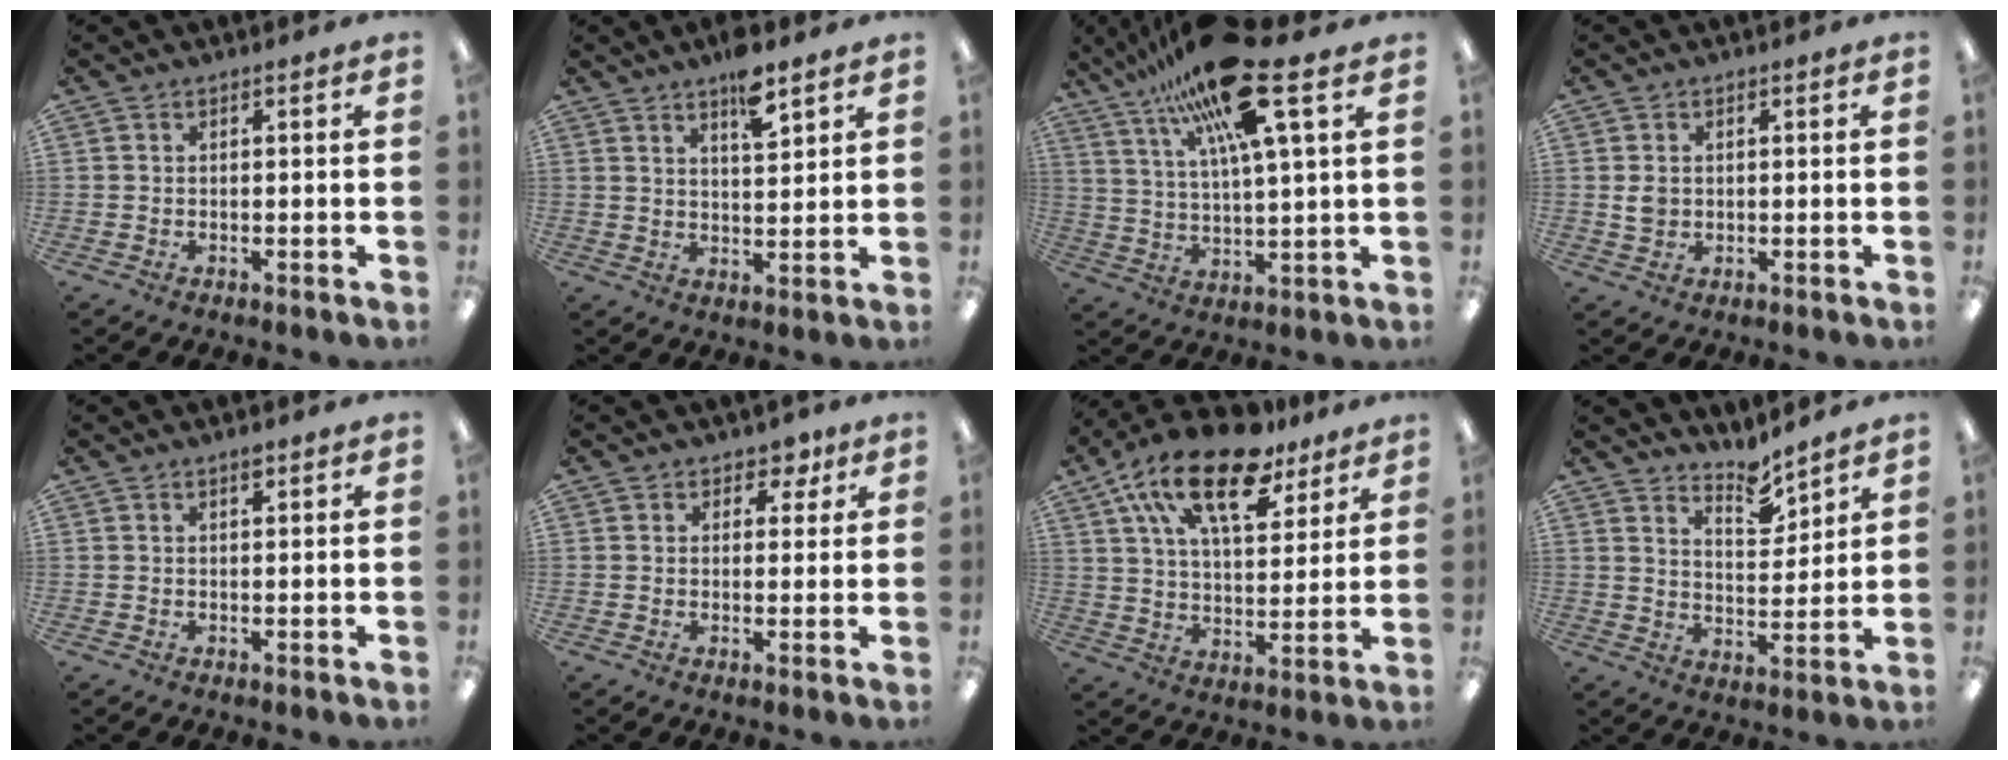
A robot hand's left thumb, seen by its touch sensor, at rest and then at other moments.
{"total": 7.5, "force": [5.5, 2.2, 4.6], "torque": [-0.065, -0.033, 0.090]}
{"total": 21.0, "force": [13.0, 4.5, 15.9], "torque": [-0.280, -0.048, 0.209]}
{"total": 2.6, "force": [0.3, 2.2, 1.4], "torque": [-0.020, 0.001, 0.002]}
{"total": 1.2, "force": [1.0, 0.3, 0.6], "torque": [-0.007, -0.003, 0.016]}
{"total": 3.8, "force": [2.1, 2.9, 1.1], "torque": [0.004, -0.008, 0.032]}
{"total": 20.7, "force": [13.0, 9.3, 13.1], "torque": [-0.224, -0.057, 0.224]}
{"total": 7.5, "force": [6.7, 2.3, 2.6], "torque": [-0.031, -0.051, 0.116]}